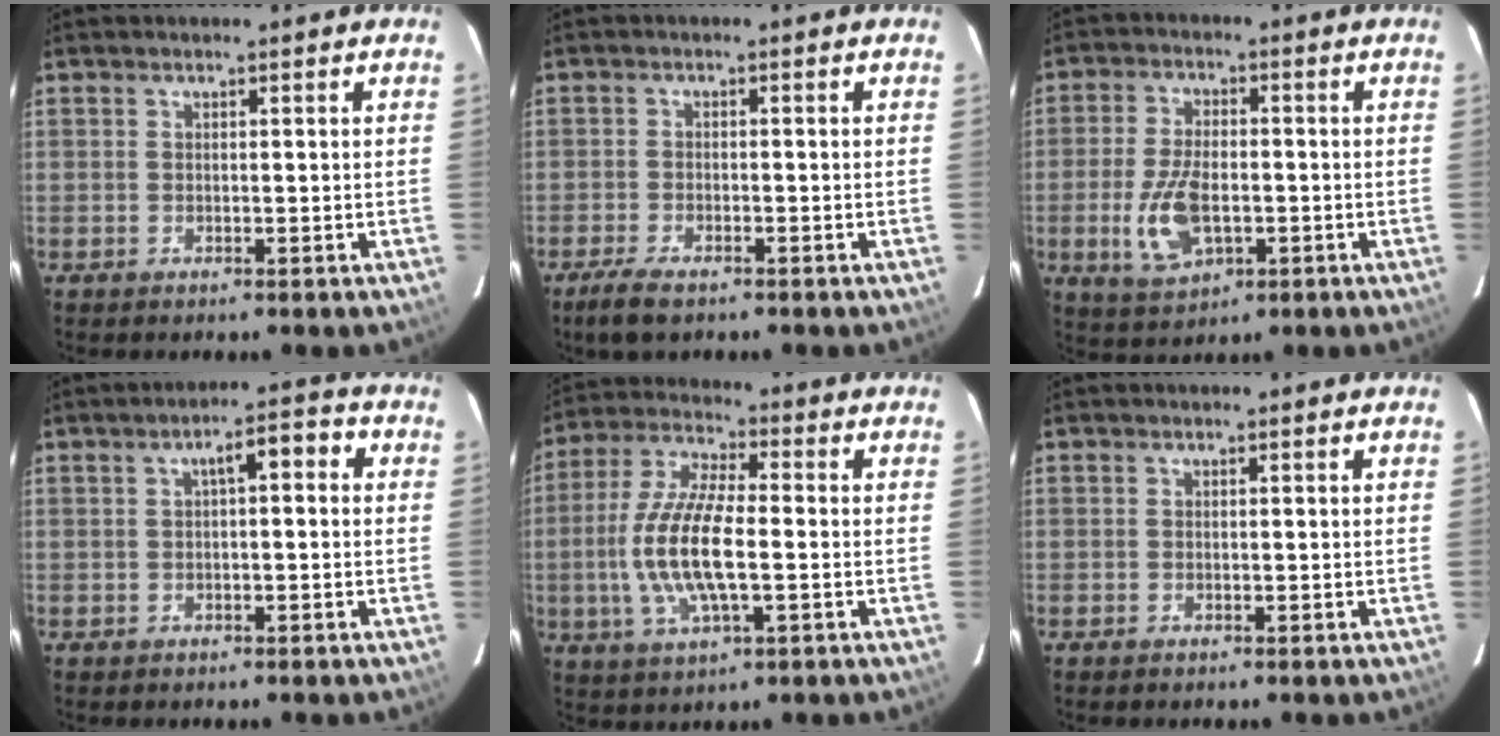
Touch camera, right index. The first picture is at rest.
{"total": 4.8, "force": [-3.7, 1.4, 2.7], "torque": [-0.074, -0.010, -0.069]}
{"total": 10.1, "force": [-2.4, 5.3, 8.2], "torque": [-0.176, -0.007, -0.039]}
{"total": 4.6, "force": [0.4, 1.5, 4.3], "torque": [-0.066, 0.024, 0.012]}
{"total": 13.9, "force": [-2.0, 4.6, 12.9], "torque": [-0.271, 0.000, -0.040]}
{"total": 0.0}